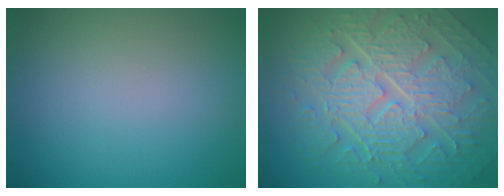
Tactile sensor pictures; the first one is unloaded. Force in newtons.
{"total": 9.9, "press": 6.7, "slide": 7.3}